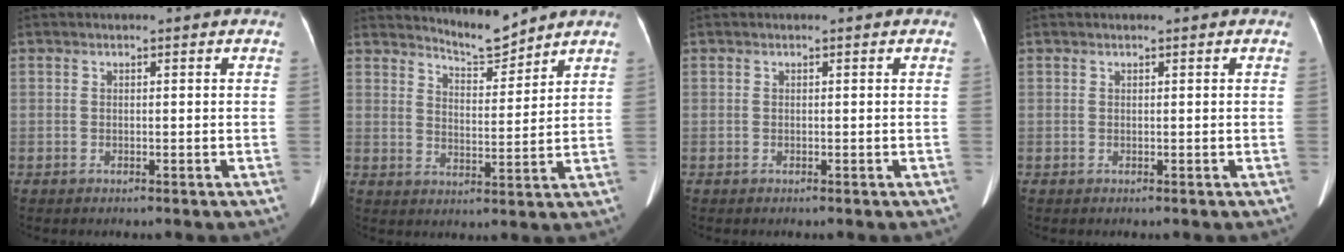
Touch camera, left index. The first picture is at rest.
{"total": 5.4, "force": [5.4, 0.0, 0.6], "torque": [-0.019, -0.013, 0.098]}
{"total": 0.0}
{"total": 0.0}